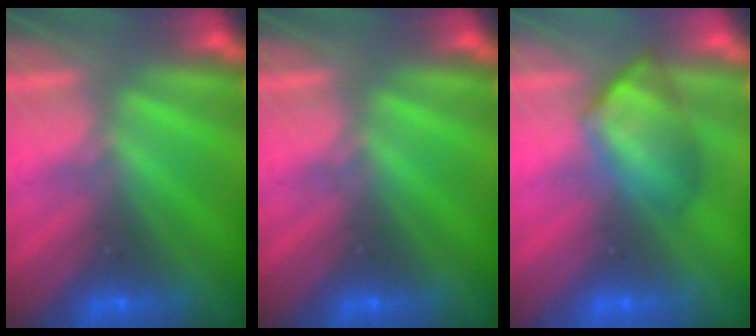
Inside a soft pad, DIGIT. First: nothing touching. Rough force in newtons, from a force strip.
{"total": 0.0}
{"total": 4.8}